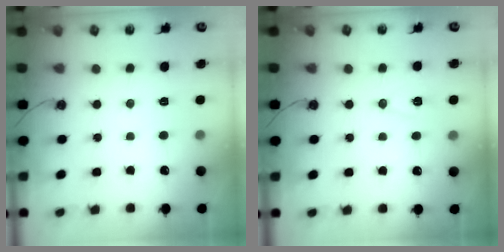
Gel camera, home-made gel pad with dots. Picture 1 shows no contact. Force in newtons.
{"total": 7.3, "press": 6.4, "slide": 3.6}